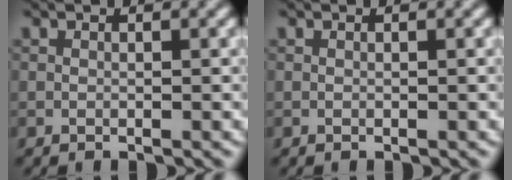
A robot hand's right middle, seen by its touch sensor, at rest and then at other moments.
{"total": 0.0}